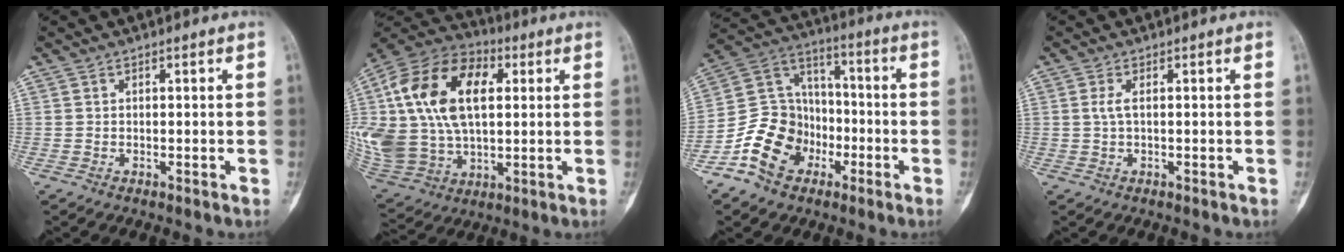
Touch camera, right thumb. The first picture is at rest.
{"total": 30.1, "force": [5.6, 19.0, 22.7], "torque": [-0.483, 0.027, 0.110]}
{"total": 14.3, "force": [-6.3, 11.2, 6.1], "torque": [-0.078, 0.078, -0.118]}
{"total": 1.7, "force": [0.2, 0.5, 1.6], "torque": [-0.046, 0.004, 0.008]}